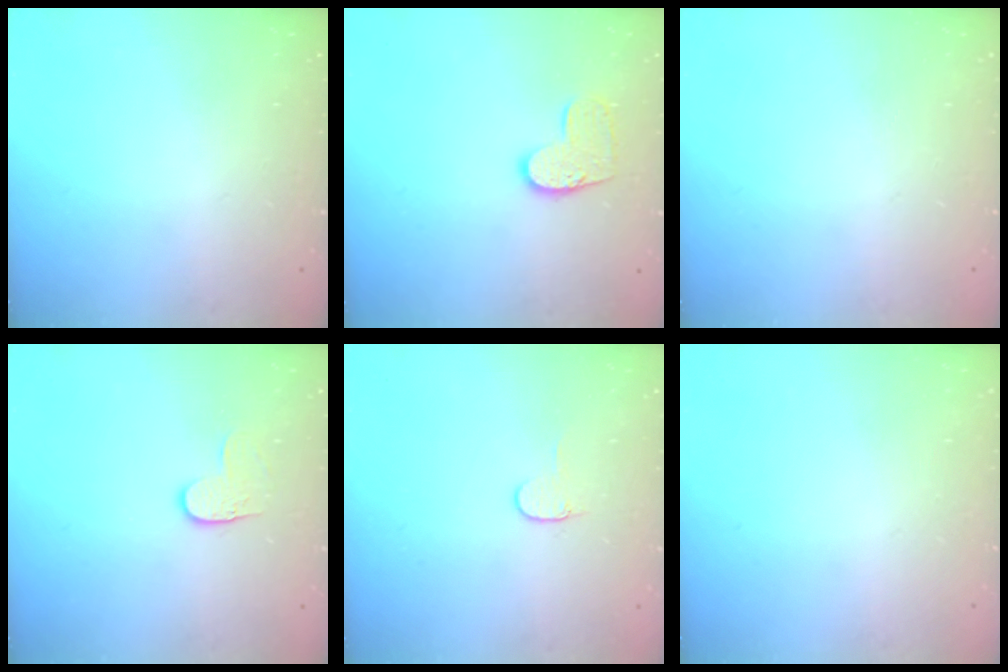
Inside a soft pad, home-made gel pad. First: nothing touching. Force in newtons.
{"total": 9.0, "press": 9.0, "slide": 0.5}
{"total": 0.0}
{"total": 3.7, "press": 3.7, "slide": 0.2}
{"total": 4.0, "press": 4.0, "slide": 0.4}
{"total": 0.0}